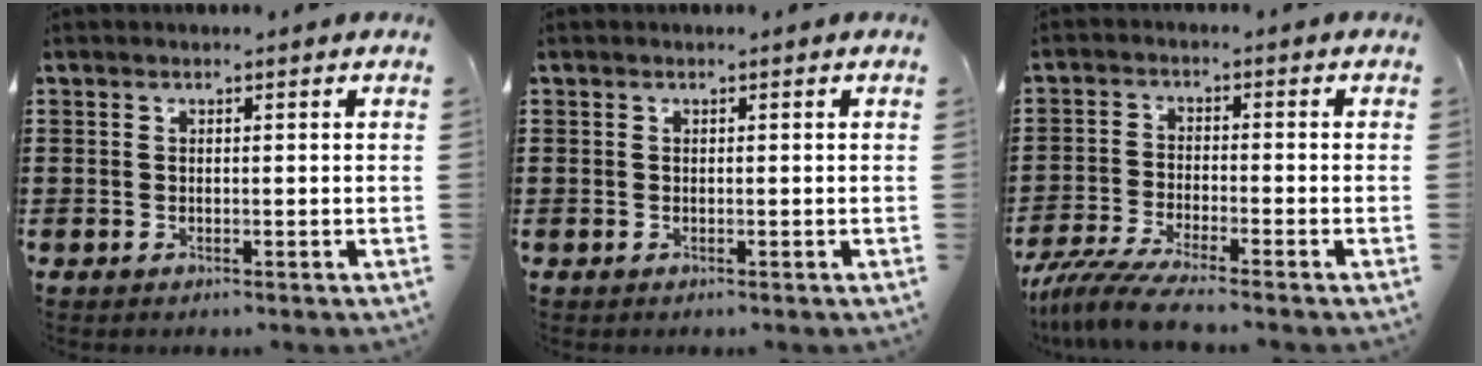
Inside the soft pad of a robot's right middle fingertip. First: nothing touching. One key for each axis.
{"total": 0.0}
{"total": 5.7, "fx": -5.2, "fy": -0.1, "fz": 2.4, "tx": -0.068, "ty": -0.023, "tz": -0.103}